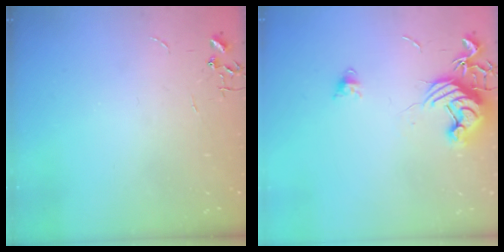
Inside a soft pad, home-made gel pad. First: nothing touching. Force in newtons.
{"total": 11.6, "press": 11.6, "slide": 0.5}